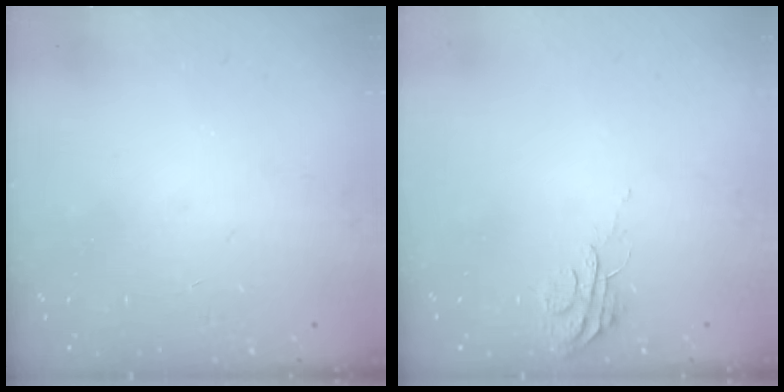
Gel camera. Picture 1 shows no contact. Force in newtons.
{"total": 5.5, "press": 5.4, "slide": 0.4}